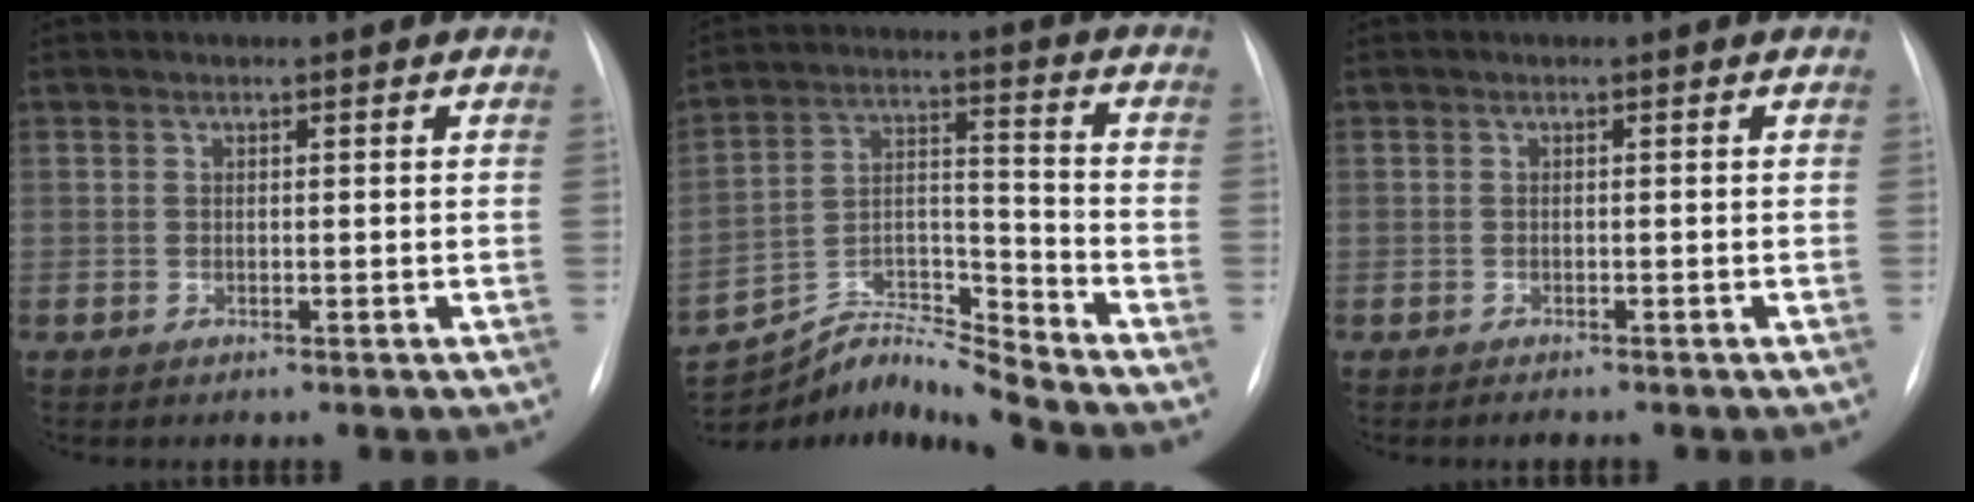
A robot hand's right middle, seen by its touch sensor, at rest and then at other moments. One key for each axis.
{"total": 10.7, "fx": -10.5, "fy": -2.3, "fz": 0.1, "tx": -0.002, "ty": 0.041, "tz": -0.190}
{"total": 0.8, "fx": -0.8, "fy": 0.2, "fz": 0.3, "tx": -0.009, "ty": -0.003, "tz": -0.009}